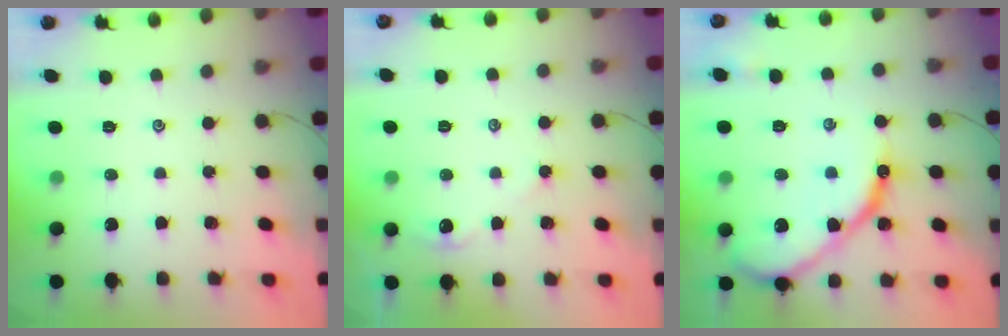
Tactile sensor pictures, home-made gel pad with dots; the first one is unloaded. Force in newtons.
{"total": 1.8, "press": 1.8, "slide": 0.2}
{"total": 14.3, "press": 14.2, "slide": 1.3}